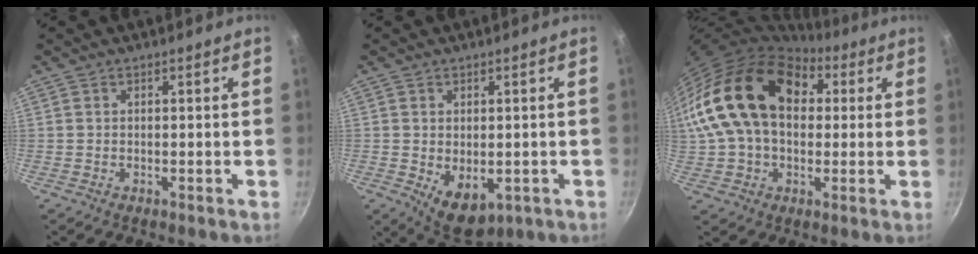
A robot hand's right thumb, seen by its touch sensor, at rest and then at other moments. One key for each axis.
{"total": 7.5, "fx": -1.3, "fy": 4.9, "fz": 5.6, "tx": -0.070, "ty": -0.014, "tz": -0.002}
{"total": 23.6, "fx": 5.3, "fy": 15.9, "fz": 16.7, "tx": -0.300, "ty": 0.032, "tz": 0.084}